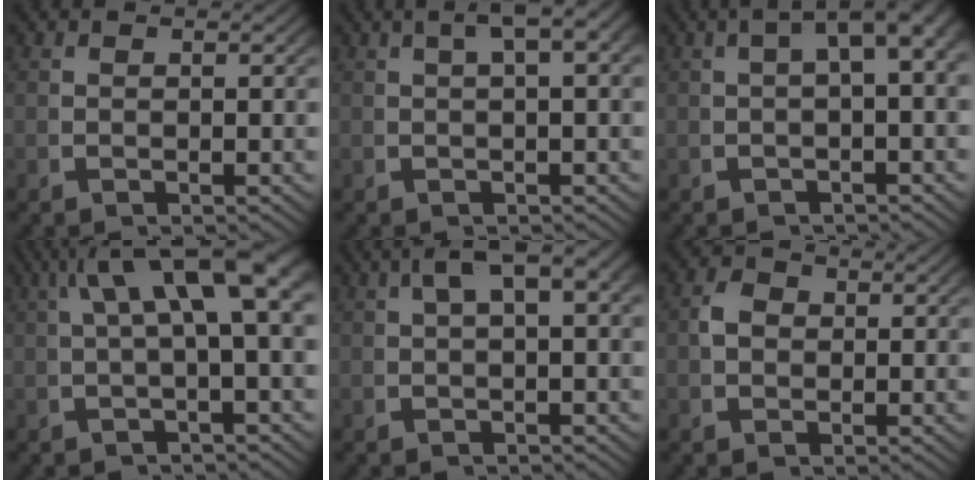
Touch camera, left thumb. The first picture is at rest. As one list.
[{"total": 4.8, "force": [1.9, 1.5, 4.2], "torque": [-0.056, 0.026, 0.023]}, {"total": 5.6, "force": [1.4, 2.3, 4.8], "torque": [-0.063, 0.024, 0.011]}, {"total": 6.0, "force": [1.7, 1.8, 5.5], "torque": [-0.087, 0.016, 0.021]}, {"total": 6.2, "force": [2.1, 2.4, 5.3], "torque": [-0.077, 0.026, 0.028]}, {"total": 2.1, "force": [0.3, 1.6, 1.3], "torque": [-0.027, -0.004, 0.005]}]